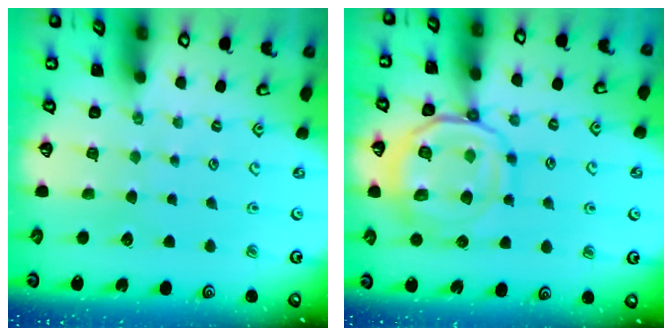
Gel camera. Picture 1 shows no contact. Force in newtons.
{"total": 14.7, "press": 14.6, "slide": 1.5}